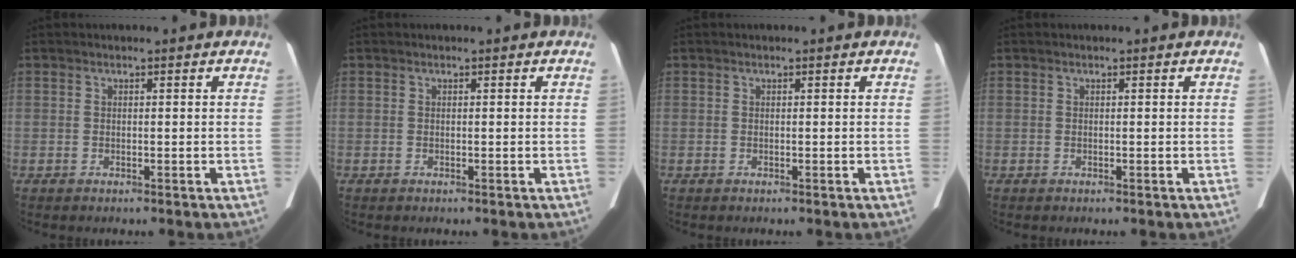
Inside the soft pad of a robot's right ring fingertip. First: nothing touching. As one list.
[{"total": 0.0}, {"total": 0.0}, {"total": 0.0}]